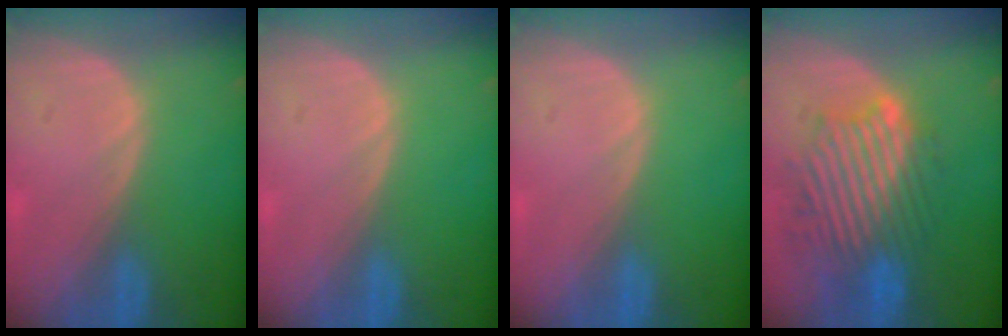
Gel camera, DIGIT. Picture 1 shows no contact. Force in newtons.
{"total": 0.0}
{"total": 0.0}
{"total": 10.5, "press": 10.0, "slide": 3.2}